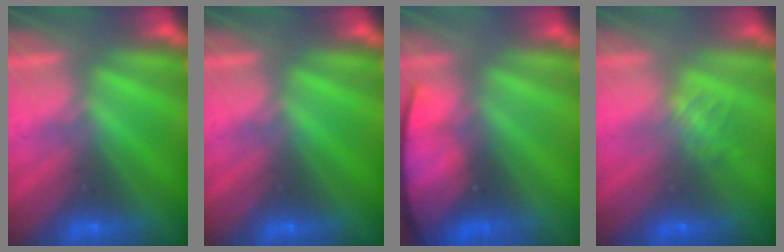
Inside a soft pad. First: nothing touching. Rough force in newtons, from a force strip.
{"total": 0.0}
{"total": 6.8}
{"total": 1.3}